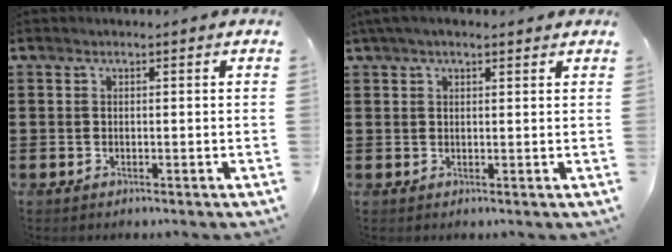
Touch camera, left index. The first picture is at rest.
{"total": 2.3, "force": [1.6, 0.7, 1.5], "torque": [-0.032, 0.006, 0.030]}